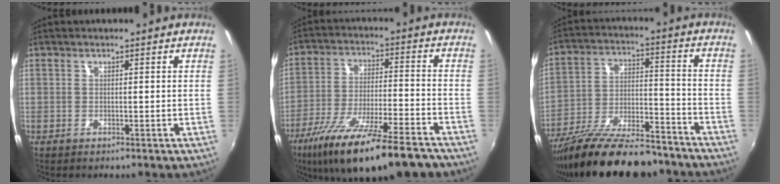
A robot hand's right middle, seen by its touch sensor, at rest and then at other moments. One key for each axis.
{"total": 21.4, "fx": -16.0, "fy": 4.3, "fz": 13.6, "tx": -0.246, "ty": -0.048, "tz": -0.254}
{"total": 21.4, "fx": -17.2, "fy": 6.1, "fz": 11.2, "tx": -0.204, "ty": -0.025, "tz": -0.264}